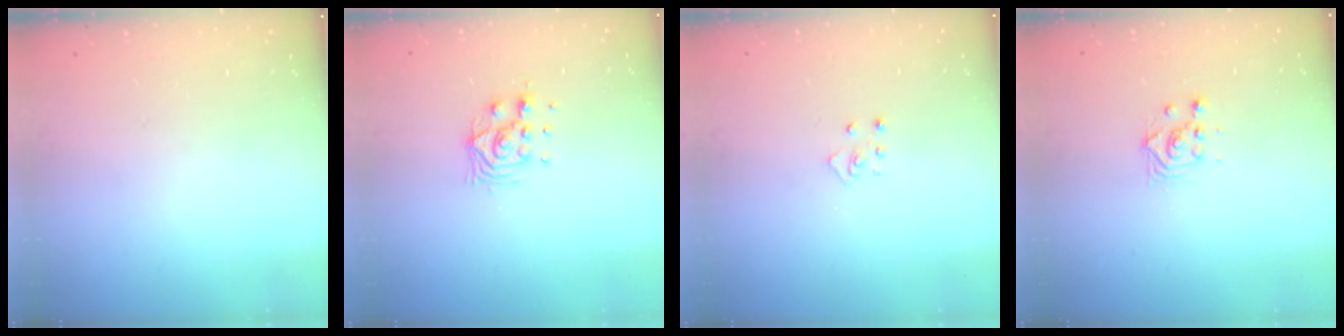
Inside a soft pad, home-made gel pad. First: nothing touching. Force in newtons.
{"total": 8.4, "press": 8.4, "slide": 0.6}
{"total": 3.3, "press": 3.3, "slide": 0.3}
{"total": 3.0, "press": 3.0, "slide": 0.1}